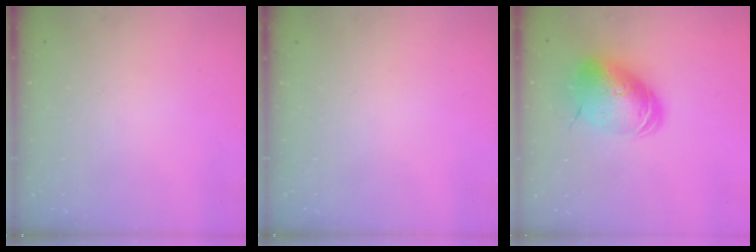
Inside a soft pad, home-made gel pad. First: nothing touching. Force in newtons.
{"total": 0.0}
{"total": 13.0, "press": 12.8, "slide": 2.1}